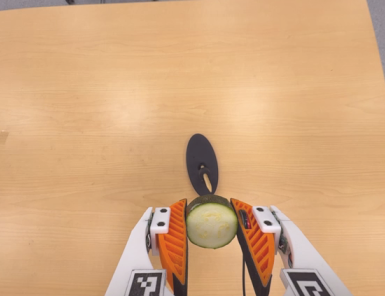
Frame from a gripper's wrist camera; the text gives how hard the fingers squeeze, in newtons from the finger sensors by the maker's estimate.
{"total": 11.6, "left": 10.6, "right": 12.5}